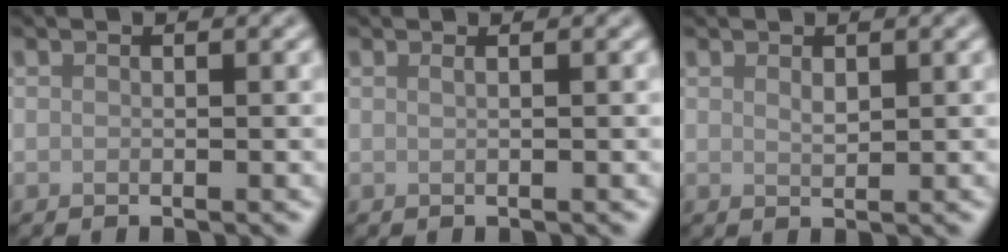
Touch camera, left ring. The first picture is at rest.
{"total": 0.6, "force": [0.3, 0.3, 0.5], "torque": [-0.003, 0.000, 0.002]}
{"total": 1.0, "force": [0.6, 0.4, 0.7], "torque": [-0.015, -0.002, 0.013]}